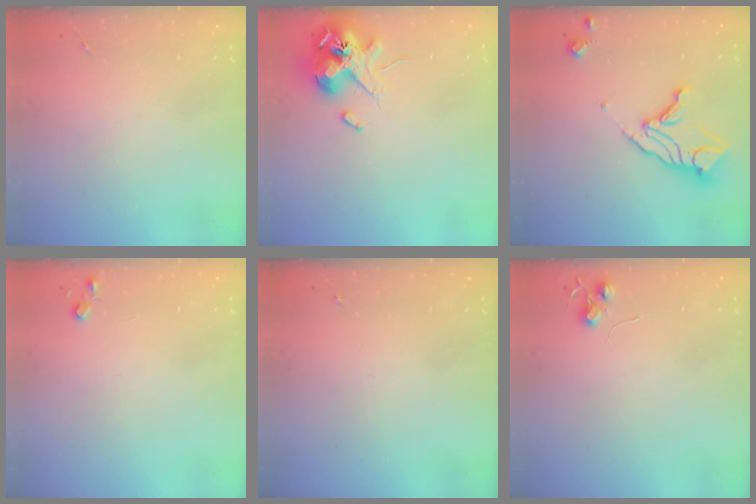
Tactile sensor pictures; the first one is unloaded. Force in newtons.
{"total": 13.6, "press": 13.5, "slide": 1.9}
{"total": 14.3, "press": 14.3, "slide": 1.0}
{"total": 4.4, "press": 4.3, "slide": 0.5}
{"total": 0.0}
{"total": 6.0, "press": 6.0, "slide": 0.5}